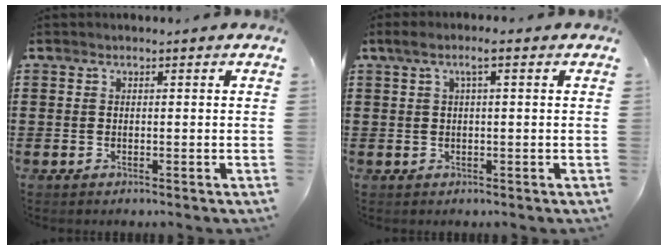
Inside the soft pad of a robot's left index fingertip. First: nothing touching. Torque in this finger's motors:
{"motor_torque": [1.11, -0.63, 0.32, 0.05]}